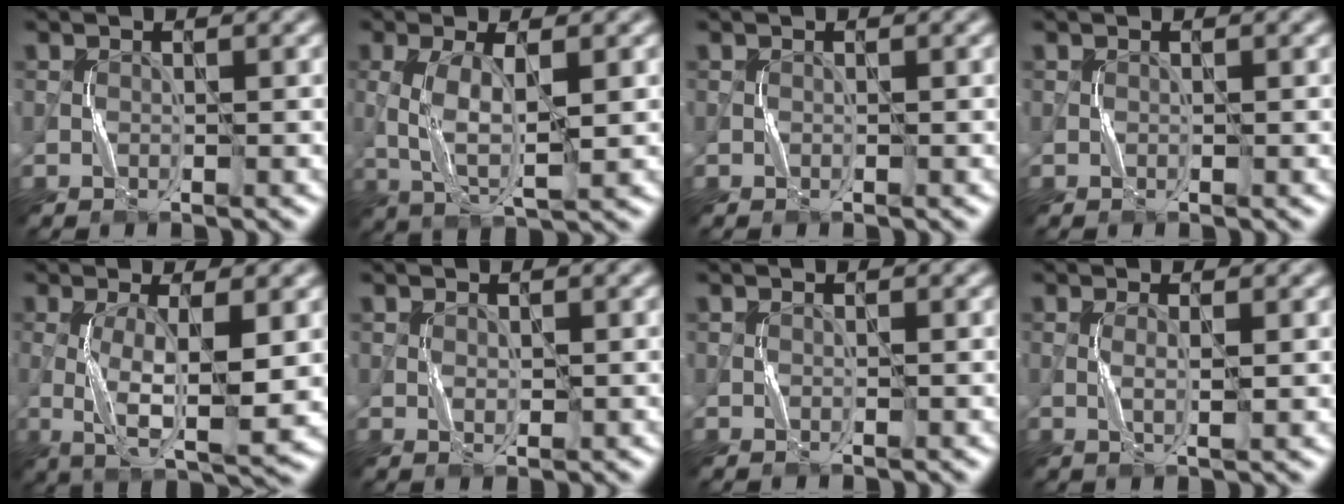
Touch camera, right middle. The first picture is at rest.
{"total": 5.2, "force": [0.2, 1.6, 5.0], "torque": [-0.108, 0.001, 0.003]}
{"total": 0.0}
{"total": 0.0}
{"total": 6.8, "force": [-0.3, 1.5, 6.7], "torque": [-0.119, -0.003, -0.002]}
{"total": 0.9, "force": [0.4, 0.4, 0.8], "torque": [-0.014, -0.004, 0.010]}
{"total": 0.0}
{"total": 1.6, "force": [0.3, 0.1, 1.5], "torque": [-0.032, 0.002, 0.004]}